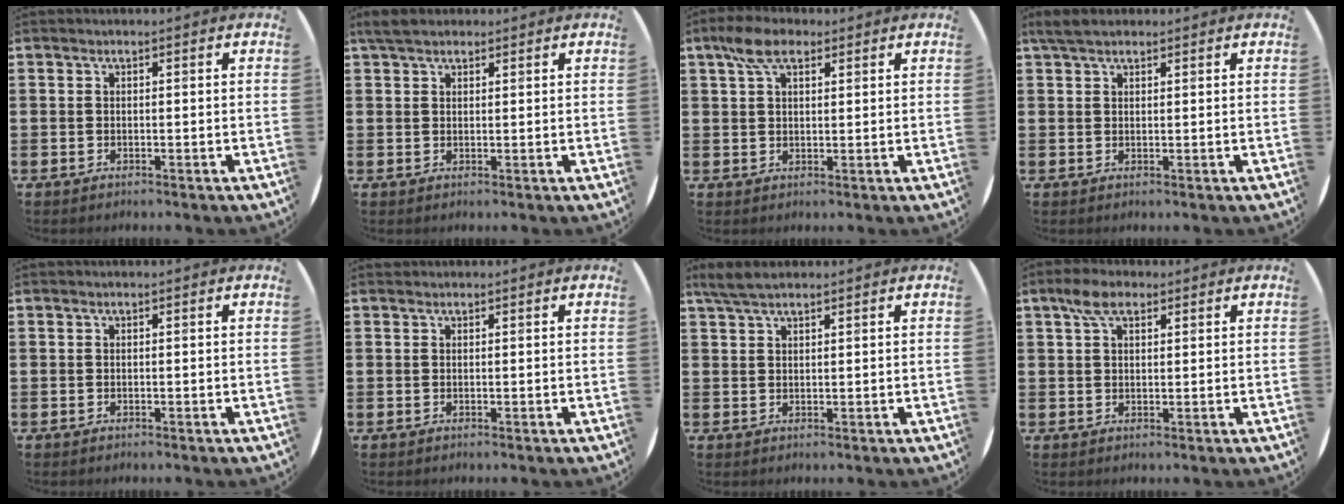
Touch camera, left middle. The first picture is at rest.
{"total": 2.7, "force": [2.2, 1.0, 1.2], "torque": [-0.029, 0.008, 0.042]}
{"total": 5.5, "force": [3.4, 2.7, 3.3], "torque": [-0.065, 0.009, 0.061]}
{"total": 2.7, "force": [2.1, 0.9, 1.4], "torque": [-0.033, 0.008, 0.039]}
{"total": 0.0}
{"total": 0.0}
{"total": 3.3, "force": [2.6, 0.8, 1.9], "torque": [-0.041, 0.006, 0.049]}
{"total": 4.3, "force": [2.7, 2.1, 2.6], "torque": [-0.048, 0.006, 0.047]}